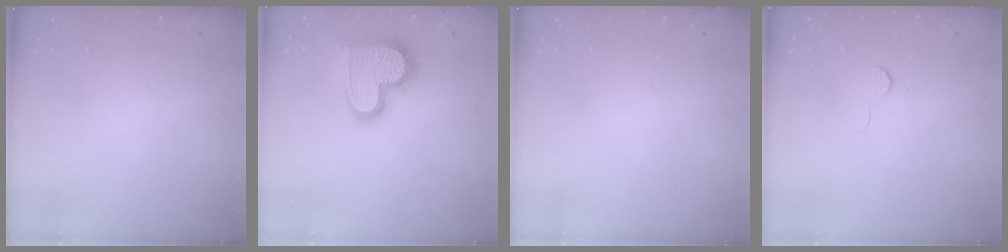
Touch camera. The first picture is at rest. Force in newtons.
{"total": 17.5, "press": 17.4, "slide": 1.3}
{"total": 0.0}
{"total": 3.7, "press": 3.7, "slide": 0.3}